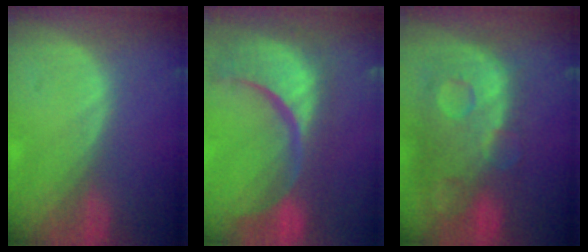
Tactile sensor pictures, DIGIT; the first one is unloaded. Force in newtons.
{"total": 15.5, "press": 12.2, "slide": 9.5}
{"total": 12.5, "press": 10.3, "slide": 7.0}